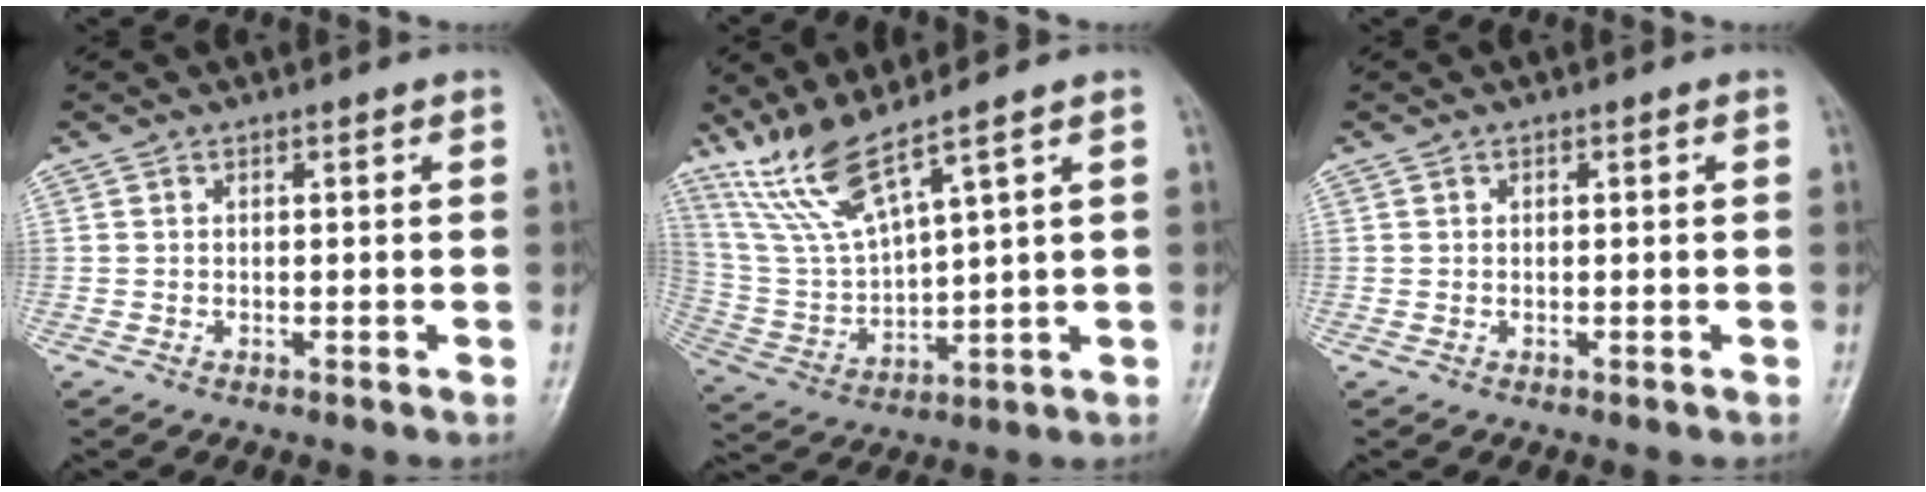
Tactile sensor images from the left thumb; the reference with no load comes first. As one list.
[{"total": 9.9, "force": [7.7, 0.4, 6.2], "torque": [-0.136, -0.047, 0.175]}, {"total": 0.0}]